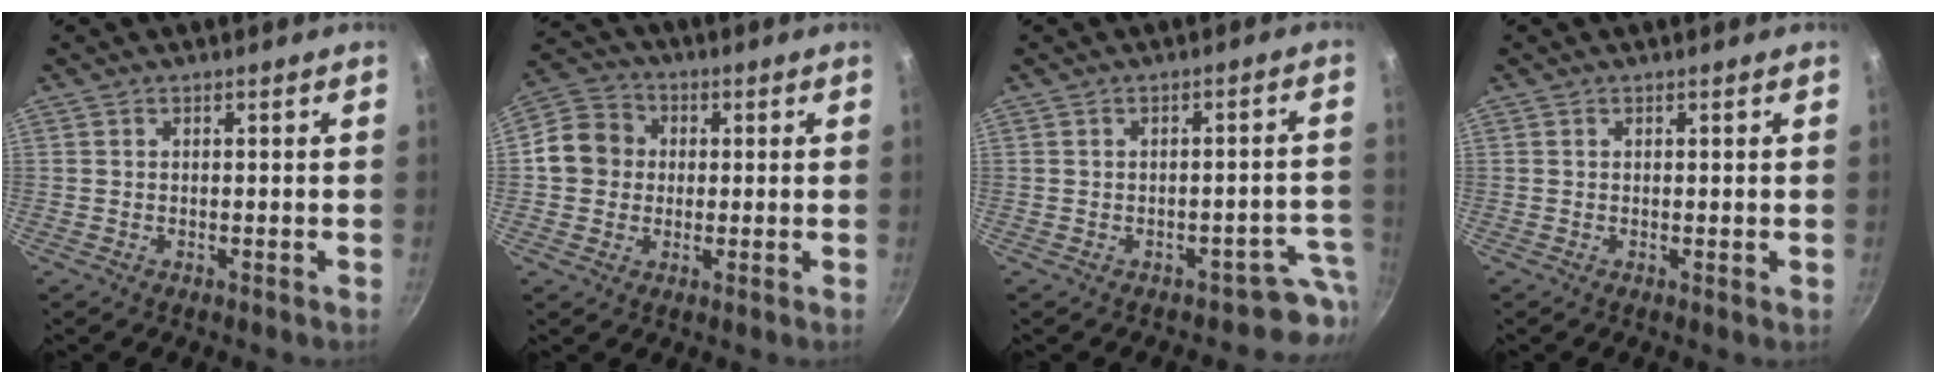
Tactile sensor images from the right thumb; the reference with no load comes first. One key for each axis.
{"total": 8.9, "fx": 0.4, "fy": 8.0, "fz": 3.8, "tx": -0.038, "ty": 0.017, "tz": -0.014}
{"total": 5.2, "fx": -3.3, "fy": 3.5, "fz": 1.8, "tx": 0.043, "ty": 0.044, "tz": -0.037}
{"total": 0.0}